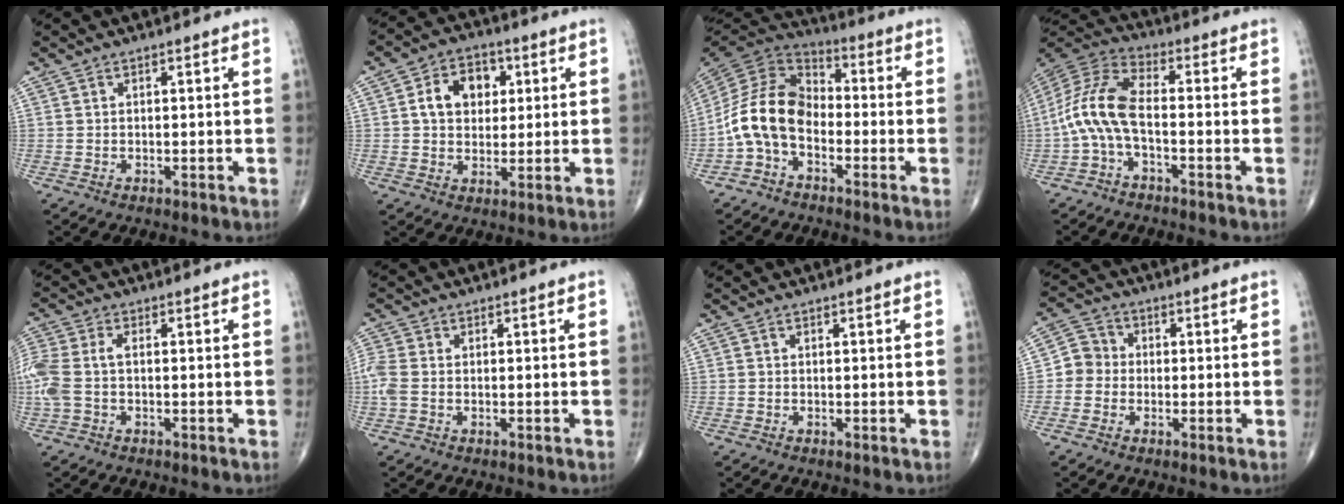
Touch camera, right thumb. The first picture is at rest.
{"total": 9.3, "force": [2.1, 6.9, 5.9], "torque": [-0.065, 0.005, 0.031]}
{"total": 12.3, "force": [-3.6, 8.2, 8.4], "torque": [-0.156, 0.058, -0.084]}
{"total": 10.7, "force": [-2.2, 4.5, 9.5], "torque": [-0.211, 0.039, -0.054]}
{"total": 8.5, "force": [-0.2, 5.0, 6.8], "torque": [-0.194, 0.020, -0.003]}
{"total": 3.6, "force": [-0.2, 2.4, 2.6], "torque": [-0.088, 0.008, -0.005]}
{"total": 0.0}
{"total": 5.0, "force": [-0.8, 4.7, 1.5], "torque": [-0.007, 0.016, -0.030]}